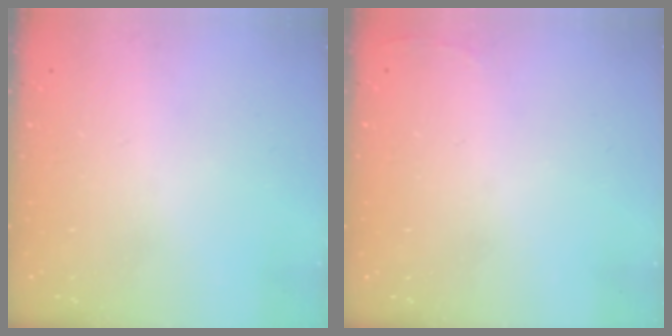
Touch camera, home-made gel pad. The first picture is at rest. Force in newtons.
{"total": 2.5, "press": 2.4, "slide": 0.9}